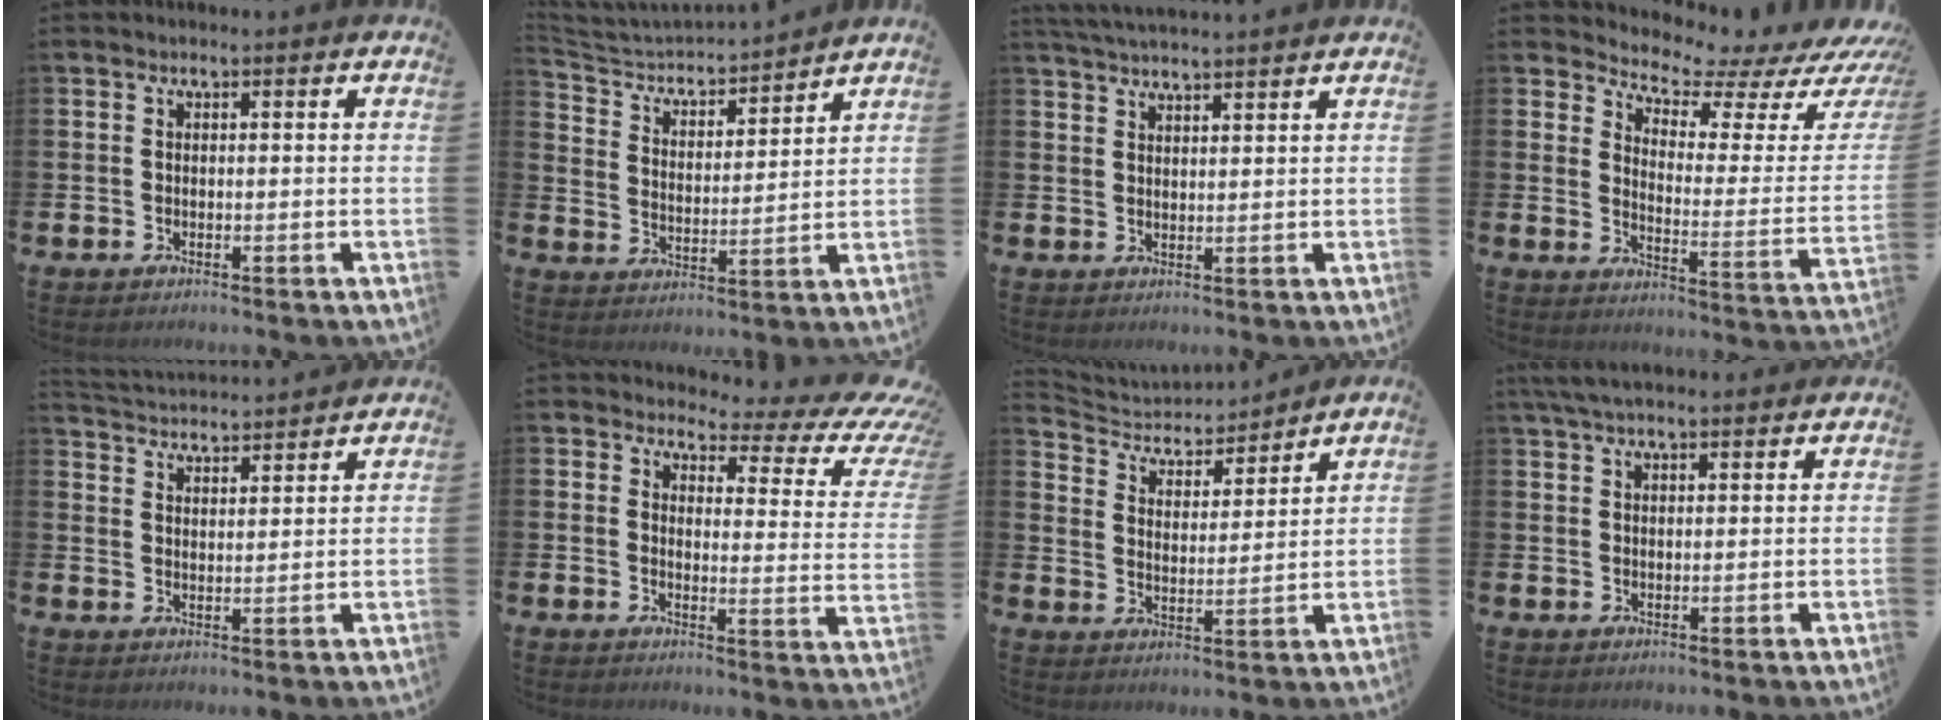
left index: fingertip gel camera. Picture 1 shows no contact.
{"total": 4.5, "force": [4.4, 0.9, 0.6], "torque": [-0.040, -0.038, 0.070]}
{"total": 3.4, "force": [3.4, -0.2, 0.3], "torque": [-0.012, -0.013, 0.062]}
{"total": 5.3, "force": [5.2, 0.9, 0.6], "torque": [-0.030, -0.061, 0.081]}
{"total": 4.2, "force": [4.1, 0.2, -0.4], "torque": [-0.013, -0.027, 0.074]}
{"total": 3.3, "force": [2.4, 1.8, 1.5], "torque": [-0.017, -0.036, 0.025]}
{"total": 4.9, "force": [4.6, 1.5, 0.5], "torque": [-0.040, -0.033, 0.076]}
{"total": 4.2, "force": [3.6, 0.9, 1.9], "torque": [-0.044, -0.004, 0.067]}